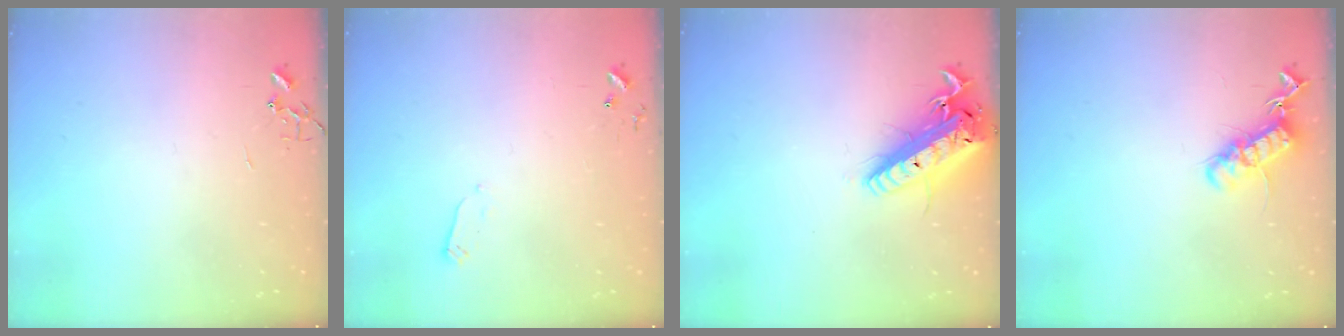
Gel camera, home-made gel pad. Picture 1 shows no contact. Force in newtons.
{"total": 2.4, "press": 2.4, "slide": 0.4}
{"total": 20.4, "press": 20.0, "slide": 4.2}
{"total": 13.8, "press": 13.7, "slide": 1.3}